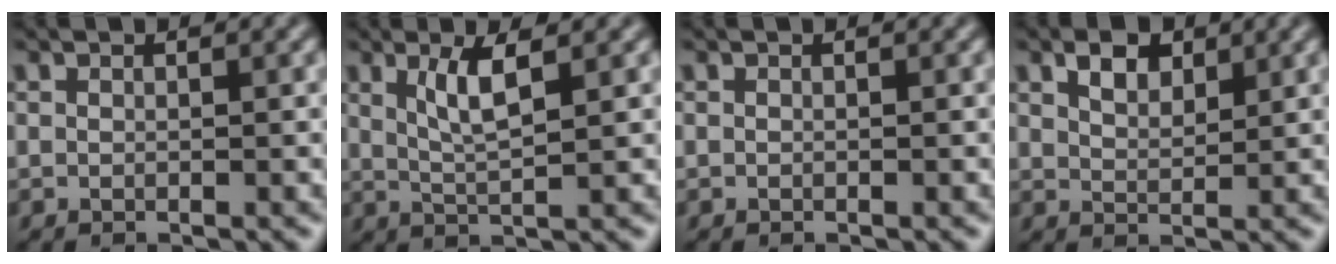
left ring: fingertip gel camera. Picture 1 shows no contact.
{"total": 3.2, "force": [1.4, 0.7, 2.8], "torque": [-0.056, -0.003, 0.028]}
{"total": 0.0}
{"total": 2.6, "force": [1.7, 1.4, 1.5], "torque": [-0.030, 0.004, 0.031]}